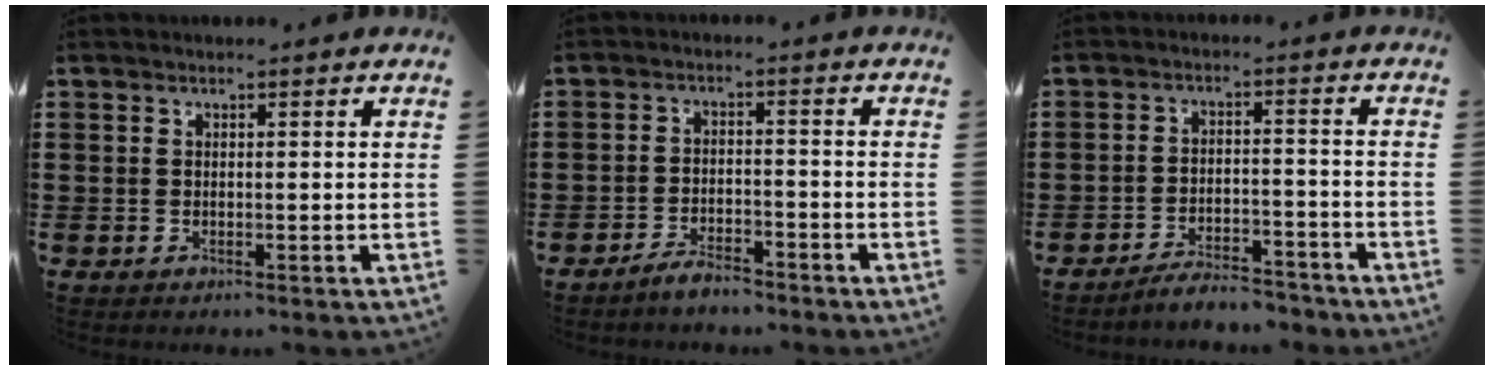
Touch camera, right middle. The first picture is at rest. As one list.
[{"total": 3.4, "force": [-3.2, 0.6, 0.9], "torque": [-0.024, 0.006, -0.066]}, {"total": 4.8, "force": [-4.7, 0.5, 0.9], "torque": [-0.017, 0.006, -0.094]}]